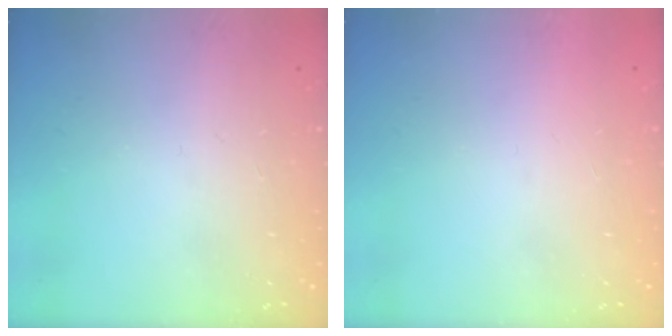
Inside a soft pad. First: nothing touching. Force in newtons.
{"total": 1.6, "press": 1.6, "slide": 0.1}